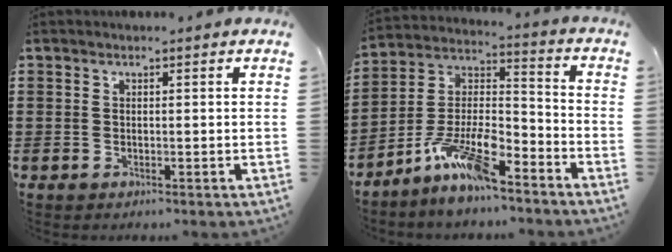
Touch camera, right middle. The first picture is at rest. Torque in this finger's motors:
{"motor_torque": [1.19, -0.95, 0.31, 0.21]}